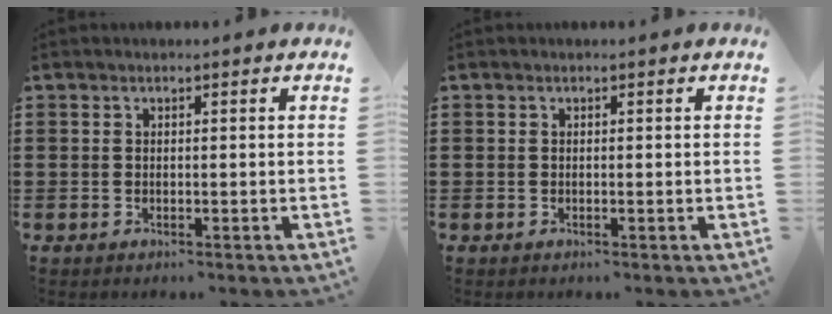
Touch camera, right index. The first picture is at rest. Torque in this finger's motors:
{"motor_torque": [0.10, 0.44, 0.00, 0.01]}